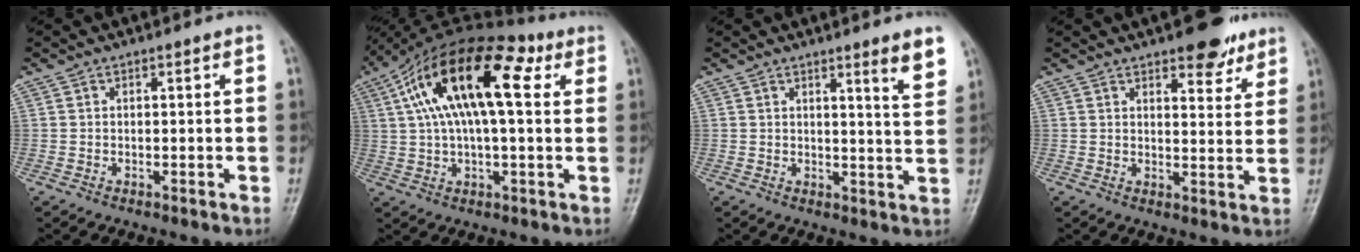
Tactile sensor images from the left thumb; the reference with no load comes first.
{"total": 18.6, "force": [5.5, 7.9, 15.9], "torque": [-0.267, 0.038, 0.083]}
{"total": 5.5, "force": [3.6, 0.0, 4.1], "torque": [-0.049, -0.031, 0.049]}
{"total": 7.6, "force": [5.3, 3.2, 4.4], "torque": [-0.024, -0.026, 0.069]}